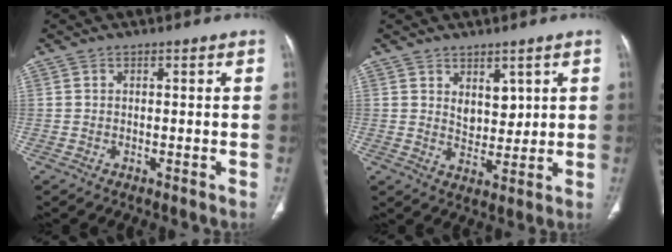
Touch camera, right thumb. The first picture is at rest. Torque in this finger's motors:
{"motor_torque": [-0.18, 1.35, 0.09, 0.90, 0.03]}